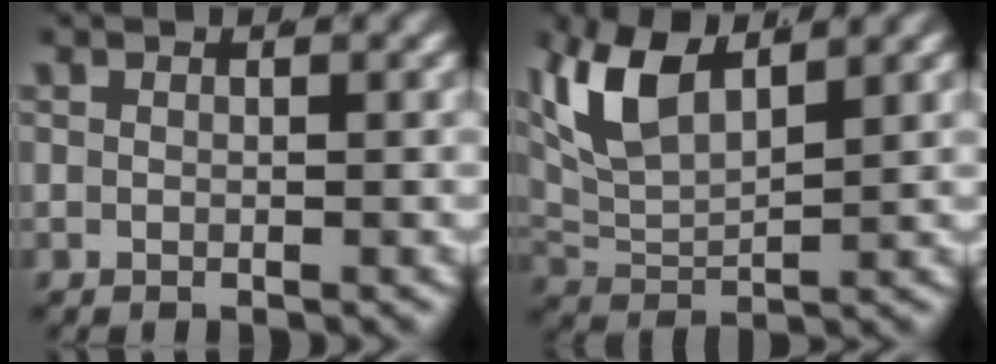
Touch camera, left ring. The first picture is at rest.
{"total": 6.5, "force": [2.4, 3.9, 4.5], "torque": [-0.119, -0.014, 0.051]}